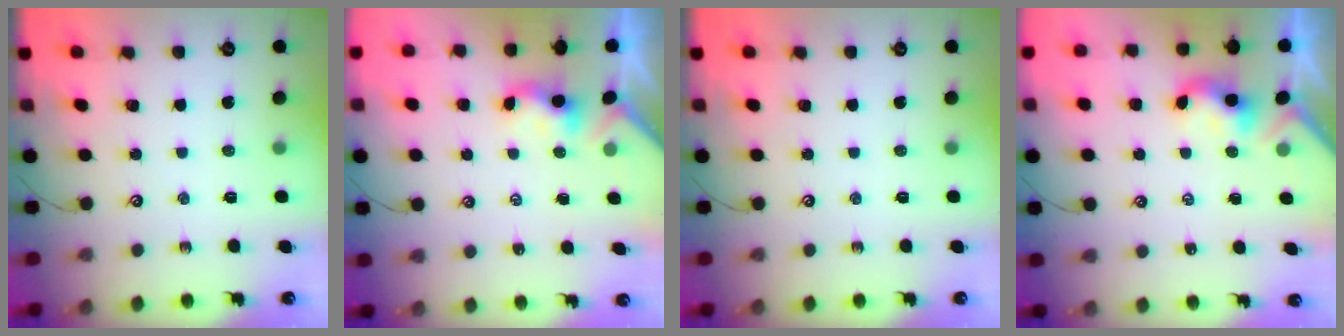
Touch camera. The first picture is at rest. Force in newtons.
{"total": 0.7, "press": 0.6, "slide": 0.4}
{"total": 0.0}
{"total": 2.4, "press": 2.4, "slide": 0.2}